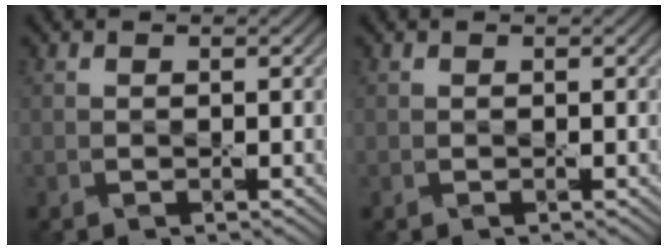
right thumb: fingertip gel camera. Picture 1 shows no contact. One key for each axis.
{"total": 0.0}